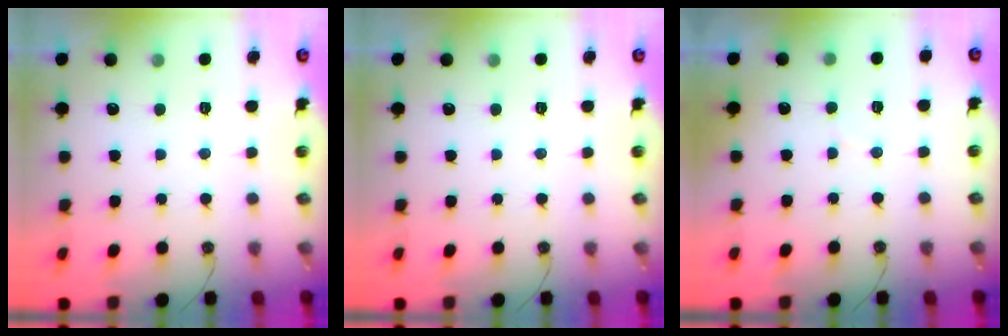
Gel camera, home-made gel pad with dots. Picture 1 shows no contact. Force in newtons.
{"total": 0.0}
{"total": 1.8, "press": 1.8, "slide": 0.1}